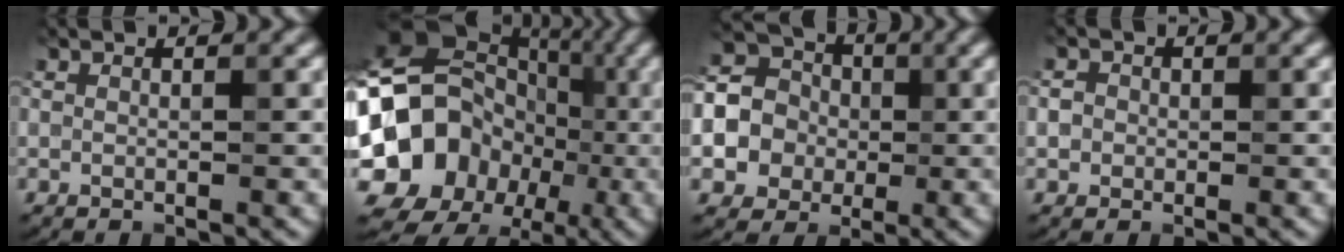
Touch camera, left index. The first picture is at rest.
{"total": 17.4, "force": [-3.4, 15.0, 8.2], "torque": [-0.152, 0.017, -0.082]}
{"total": 11.8, "force": [0.1, 10.9, 4.4], "torque": [-0.121, 0.021, -0.038]}
{"total": 1.5, "force": [0.1, 1.4, 0.6], "torque": [0.002, 0.005, -0.004]}